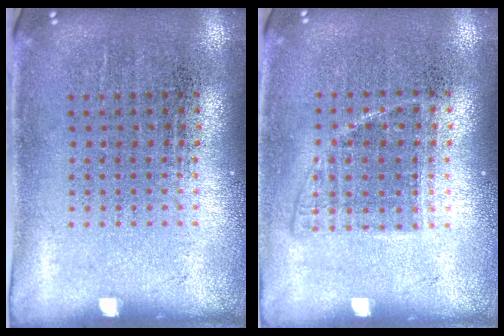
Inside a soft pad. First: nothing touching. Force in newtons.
{"total": 1.0, "press": 0.9, "slide": 0.5}